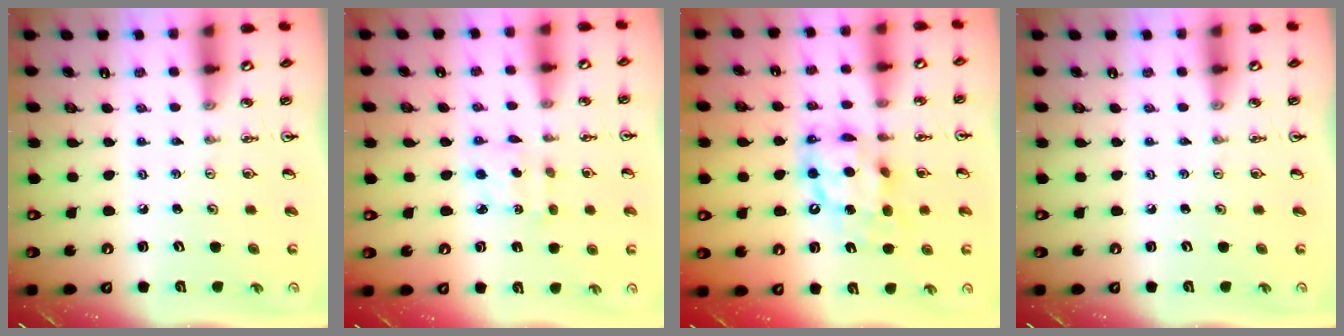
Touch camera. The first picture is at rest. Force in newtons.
{"total": 2.0, "press": 2.0, "slide": 0.2}
{"total": 12.2, "press": 12.1, "slide": 1.1}
{"total": 0.0}